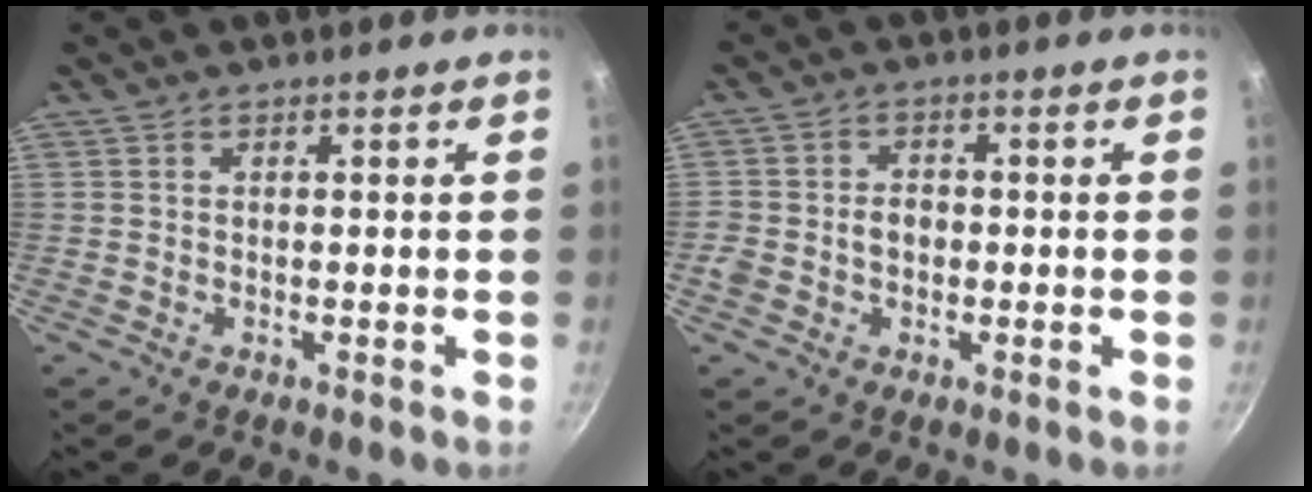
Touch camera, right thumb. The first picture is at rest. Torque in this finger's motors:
{"motor_torque": [1.09, 0.32, 0.76, -0.08, 0.01]}